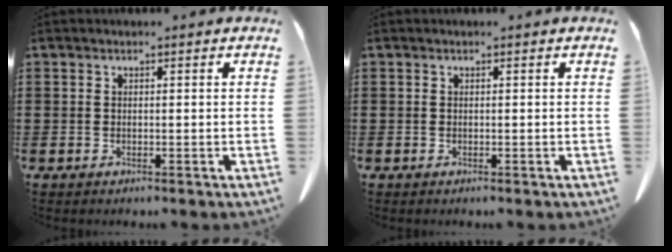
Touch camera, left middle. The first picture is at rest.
{"total": 0.0}